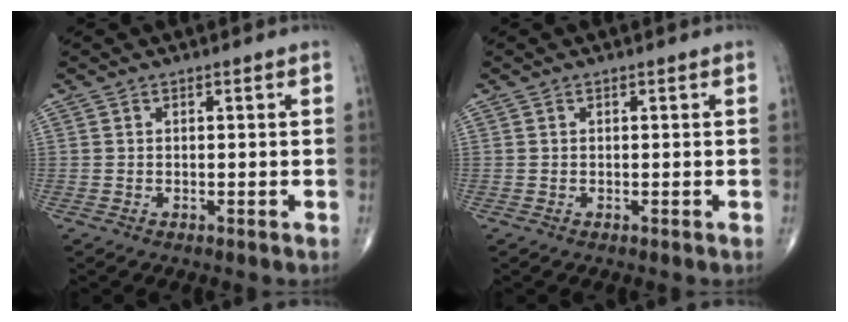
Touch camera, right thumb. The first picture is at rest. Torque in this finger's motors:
{"motor_torque": [0.00, 0.00, -0.02, 0.01, 0.01]}